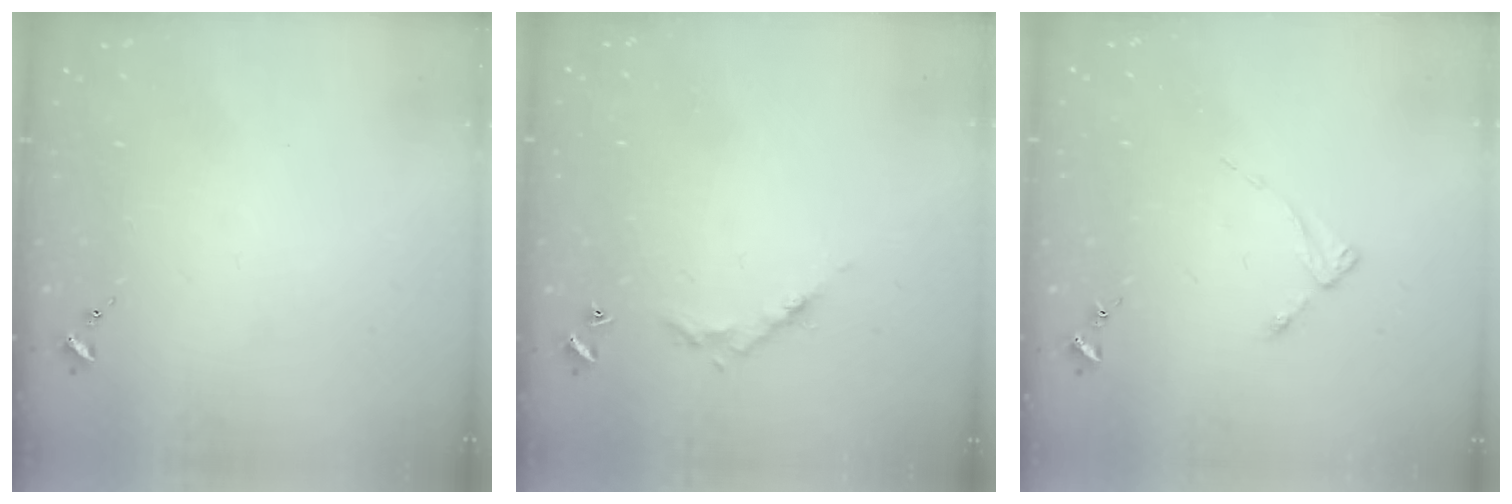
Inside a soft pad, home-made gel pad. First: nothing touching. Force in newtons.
{"total": 5.2, "press": 5.2, "slide": 0.3}
{"total": 2.8, "press": 2.8, "slide": 0.3}